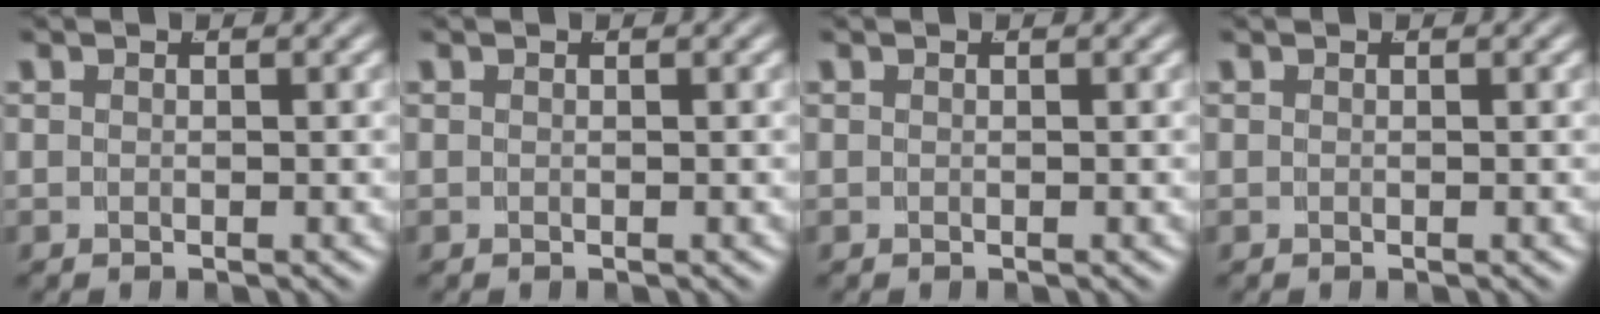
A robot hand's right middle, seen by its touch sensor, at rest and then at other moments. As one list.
[{"total": 0.0}, {"total": 0.0}, {"total": 0.0}]